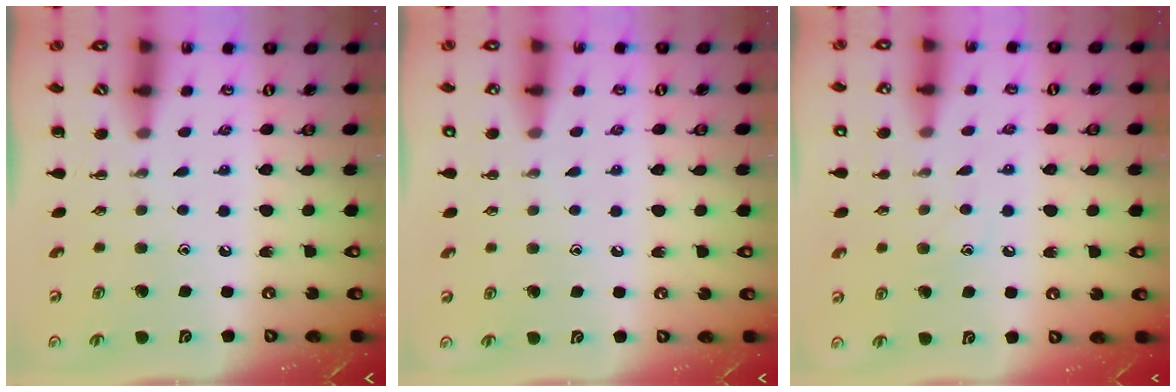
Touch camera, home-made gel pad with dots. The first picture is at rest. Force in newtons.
{"total": 2.6, "press": 2.1, "slide": 1.6}
{"total": 8.5, "press": 8.4, "slide": 1.7}